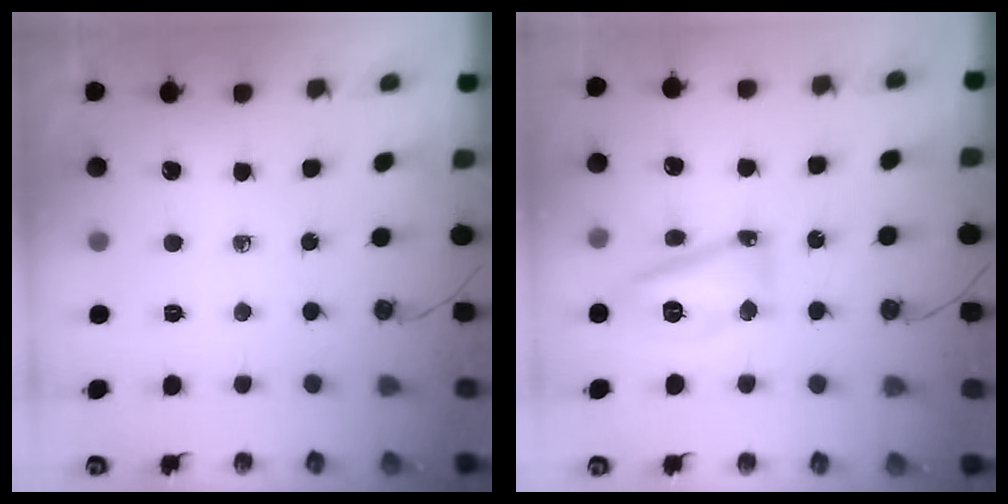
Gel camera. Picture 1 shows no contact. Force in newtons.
{"total": 13.5, "press": 13.4, "slide": 1.1}